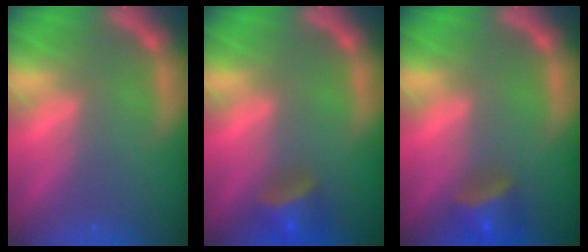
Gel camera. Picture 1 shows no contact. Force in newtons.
{"total": 4.0}
{"total": 4.0}